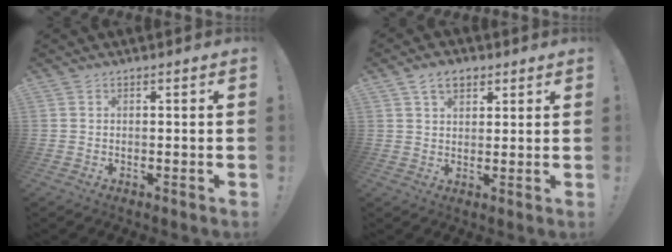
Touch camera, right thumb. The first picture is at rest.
{"total": 5.8, "force": [3.3, 3.7, 3.2], "torque": [-0.055, -0.002, 0.061]}